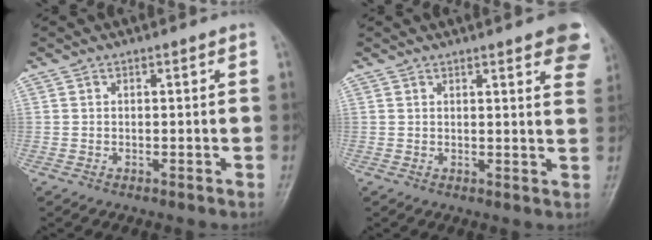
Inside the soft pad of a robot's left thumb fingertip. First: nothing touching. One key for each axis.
{"total": 9.7, "fx": 6.1, "fy": 2.3, "fz": 7.1, "tx": -0.061, "ty": -0.016, "tz": 0.061}